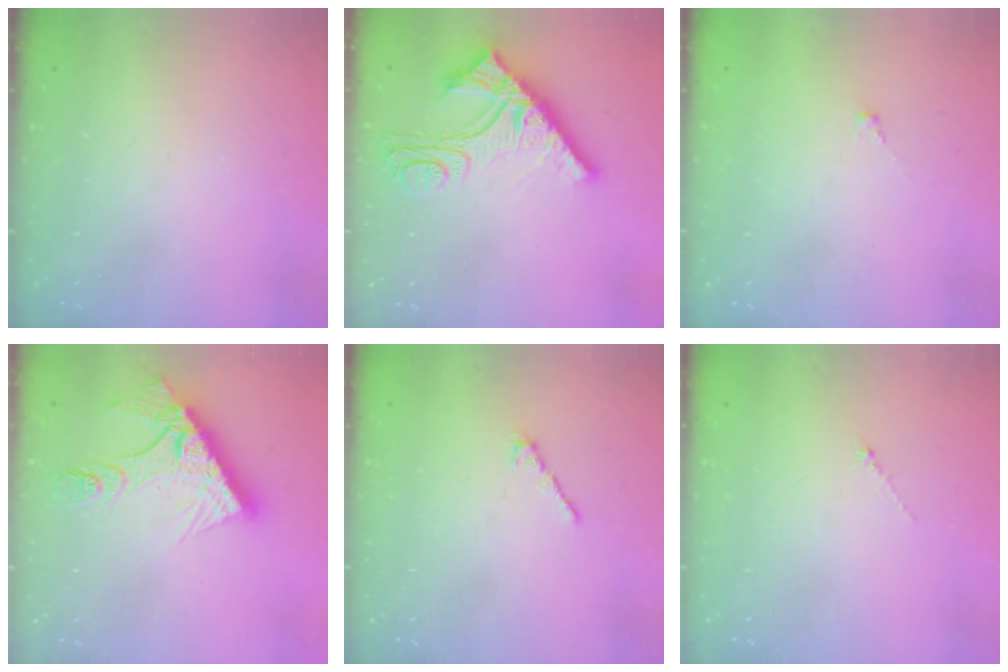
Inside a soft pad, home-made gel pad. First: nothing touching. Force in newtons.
{"total": 12.5, "press": 12.5, "slide": 0.7}
{"total": 0.0}
{"total": 14.0, "press": 14.0, "slide": 1.2}
{"total": 1.7, "press": 1.5, "slide": 0.6}
{"total": 0.6, "press": 0.5, "slide": 0.3}